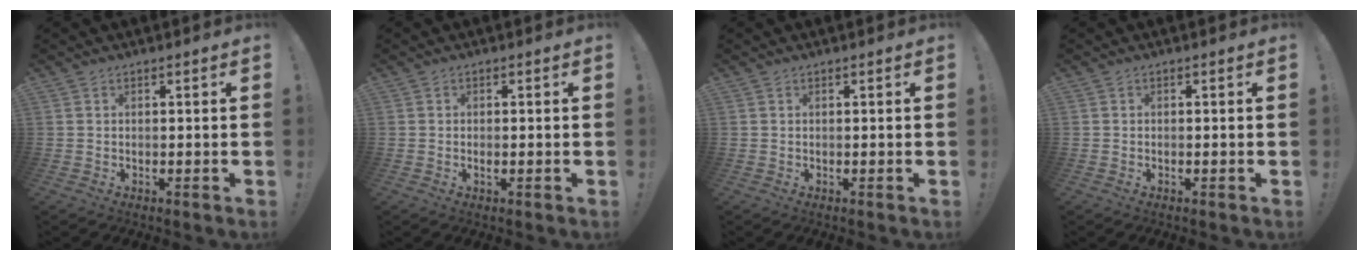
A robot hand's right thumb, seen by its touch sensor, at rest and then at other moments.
{"total": 0.8, "force": [0.0, 0.0, 0.8], "torque": [-0.006, -0.005, -0.002]}
{"total": 0.0}
{"total": 0.0}